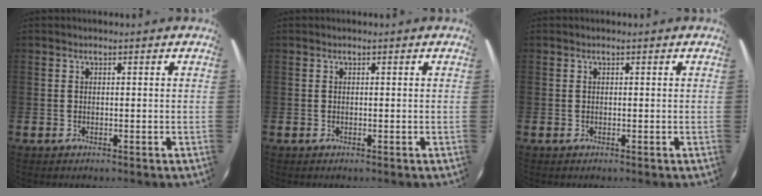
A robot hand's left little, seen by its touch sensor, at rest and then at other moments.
{"total": 0.0}
{"total": 0.0}